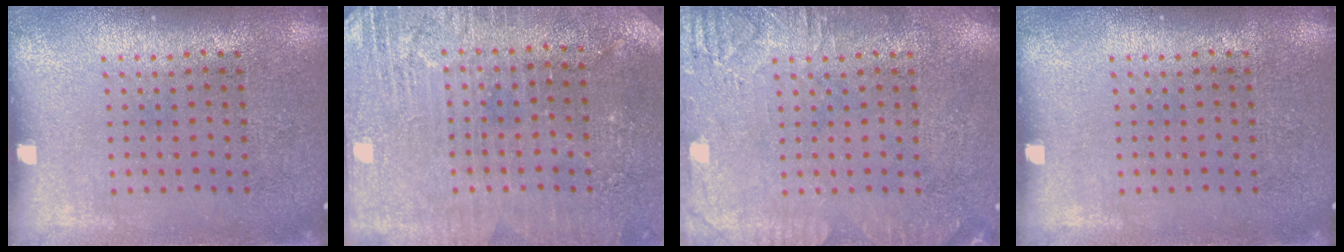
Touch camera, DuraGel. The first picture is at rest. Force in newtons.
{"total": 2.8, "press": 2.8, "slide": 0.5}
{"total": 2.8, "press": 2.7, "slide": 0.4}
{"total": 0.0}